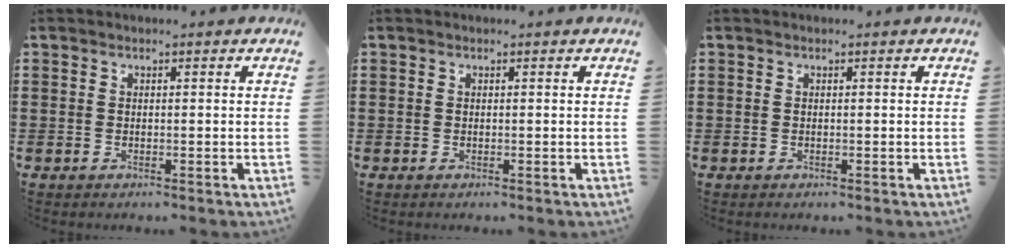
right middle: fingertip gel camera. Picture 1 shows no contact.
{"total": 0.0}
{"total": 0.0}